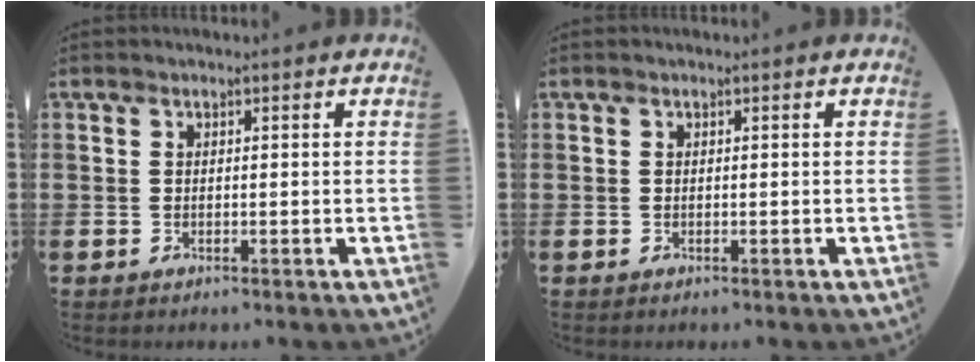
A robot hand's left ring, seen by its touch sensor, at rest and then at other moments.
{"total": 0.0}